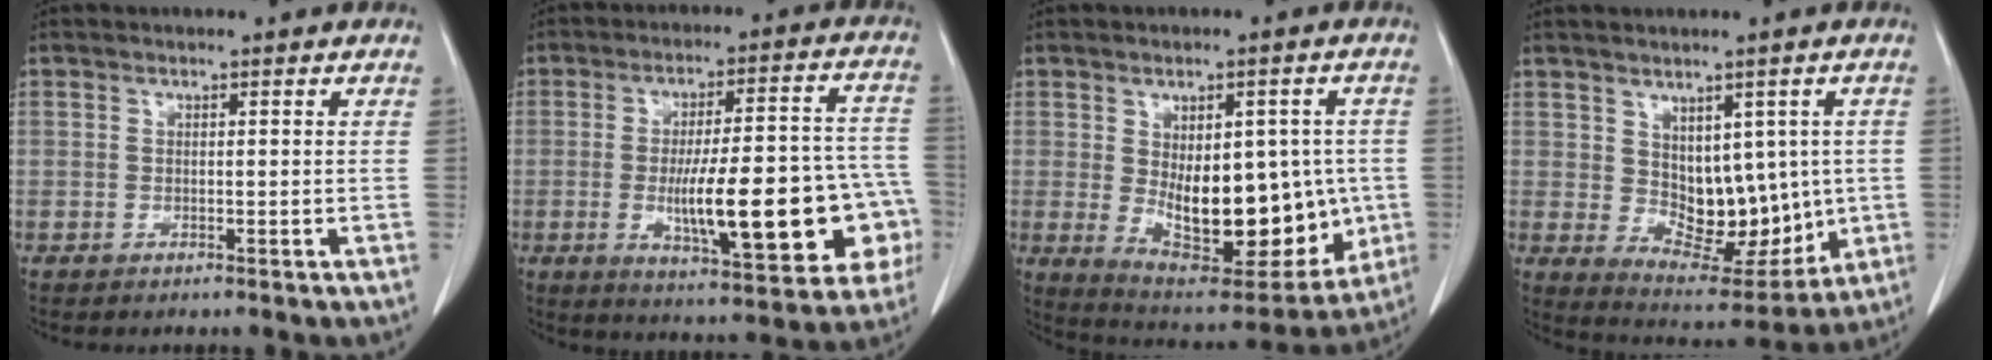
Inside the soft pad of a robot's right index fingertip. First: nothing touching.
{"total": 22.8, "force": [-5.2, 5.6, 21.5], "torque": [-0.245, 0.029, -0.054]}
{"total": 21.2, "force": [-2.1, 10.9, 18.1], "torque": [-0.285, -0.004, 0.000]}
{"total": 12.6, "force": [0.6, 7.8, 9.9], "torque": [-0.135, 0.006, 0.042]}